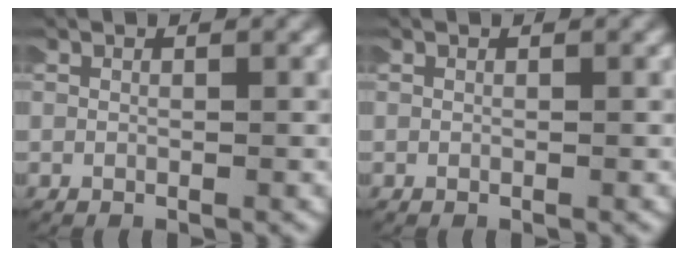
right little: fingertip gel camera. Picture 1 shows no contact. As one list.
[{"total": 0.0}]